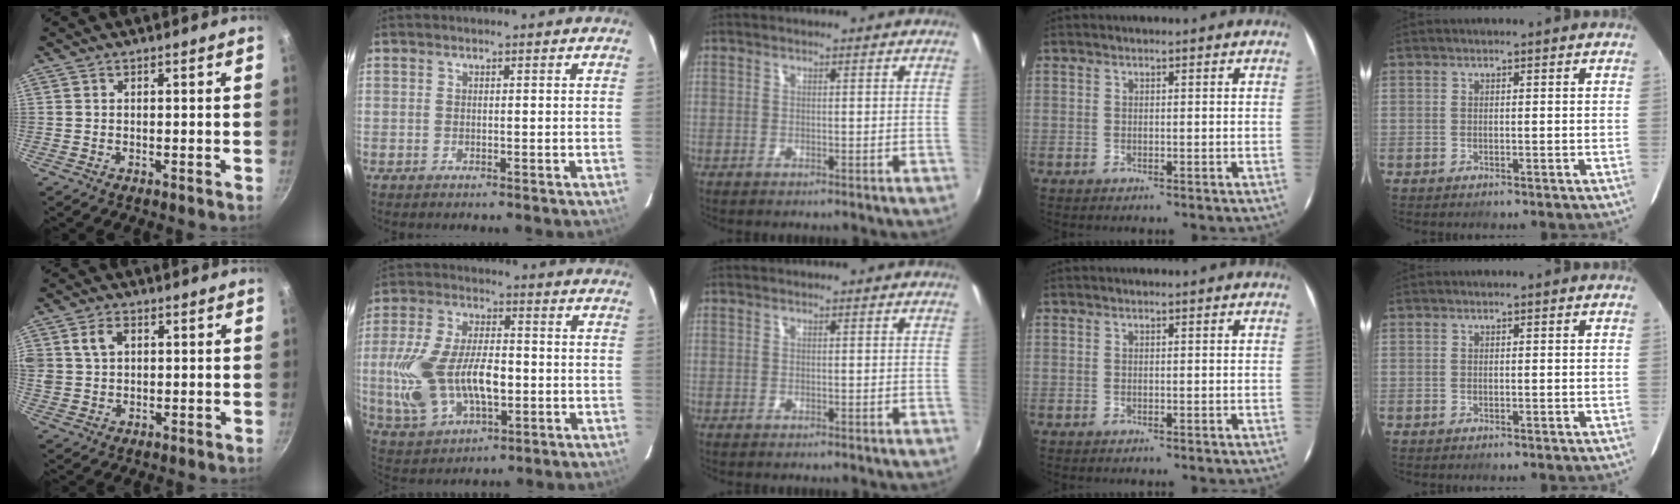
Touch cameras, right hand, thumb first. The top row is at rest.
{"thumb": {"total": 6.4, "force": [2.0, 4.8, 3.8], "torque": [-0.062, 0.006, 0.035]}, "index": {"total": 18.9, "force": [-2.4, 10.5, 15.5], "torque": [-0.336, -0.002, -0.028]}}